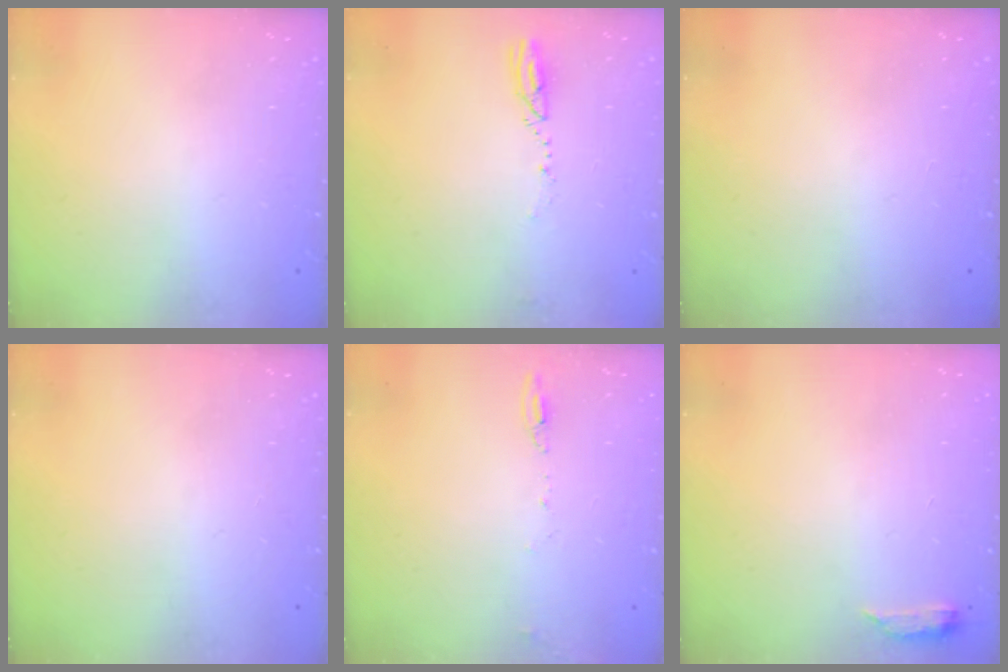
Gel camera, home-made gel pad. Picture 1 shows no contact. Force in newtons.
{"total": 3.7, "press": 3.6, "slide": 0.4}
{"total": 0.0}
{"total": 0.0}
{"total": 6.2, "press": 5.9, "slide": 2.0}
{"total": 3.4, "press": 3.3, "slide": 0.5}